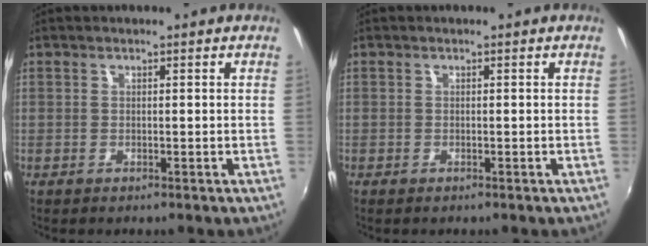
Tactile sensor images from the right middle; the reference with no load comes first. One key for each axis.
{"total": 0.0}